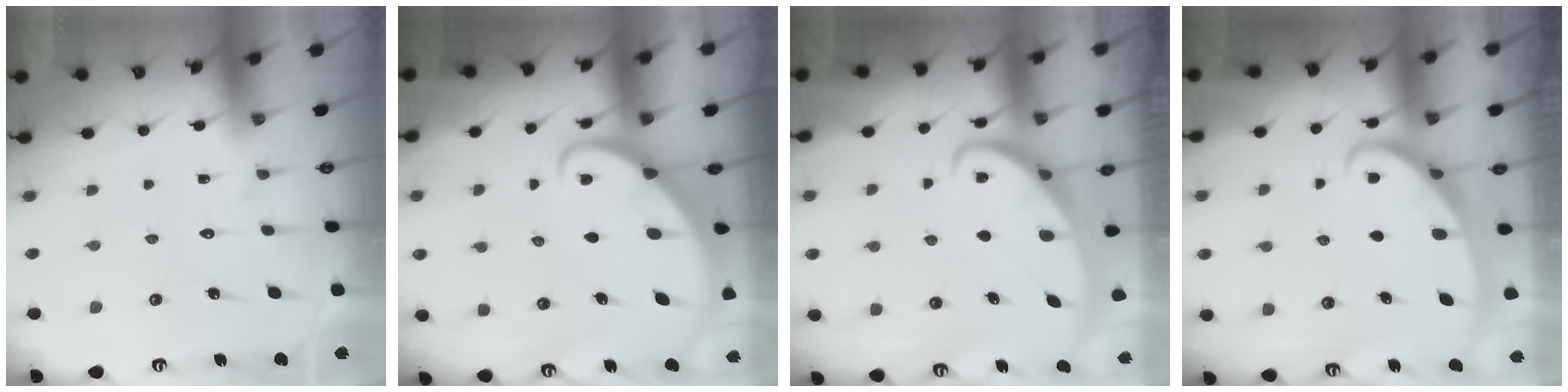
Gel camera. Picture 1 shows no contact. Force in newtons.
{"total": 2.6, "press": 2.6, "slide": 0.3}
{"total": 2.5, "press": 2.5, "slide": 0.3}
{"total": 2.7, "press": 2.7, "slide": 0.3}